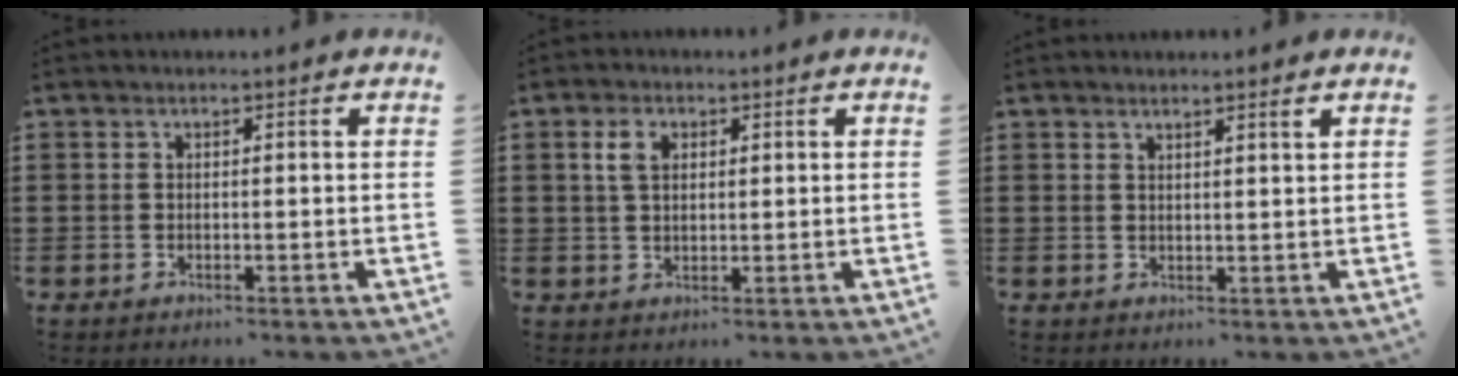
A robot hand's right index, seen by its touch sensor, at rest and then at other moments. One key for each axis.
{"total": 3.4, "fx": 1.2, "fy": 2.1, "fz": 2.4, "tx": -0.055, "ty": 0.011, "tz": 0.020}
{"total": 1.4, "fx": 1.3, "fy": 0.0, "fz": 0.6, "tx": -0.013, "ty": 0.001, "tz": 0.024}